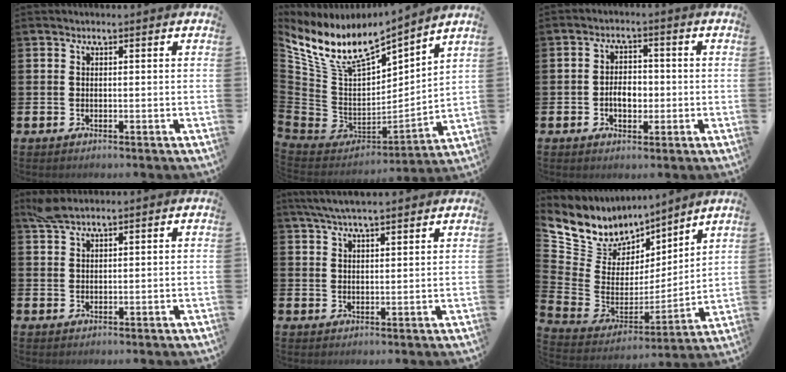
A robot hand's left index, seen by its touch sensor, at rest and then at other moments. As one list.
[{"total": 10.8, "force": [9.4, 3.0, 4.4], "torque": [-0.136, -0.060, 0.169]}, {"total": 3.7, "force": [-0.8, 2.4, 2.6], "torque": [-0.034, -0.001, -0.022]}, {"total": 2.8, "force": [2.4, 0.6, 1.3], "torque": [-0.024, -0.001, 0.043]}, {"total": 5.4, "force": [4.9, 0.7, 2.2], "torque": [-0.049, -0.012, 0.089]}, {"total": 8.0, "force": [7.0, 3.8, -0.7], "torque": [-0.053, -0.067, 0.129]}]